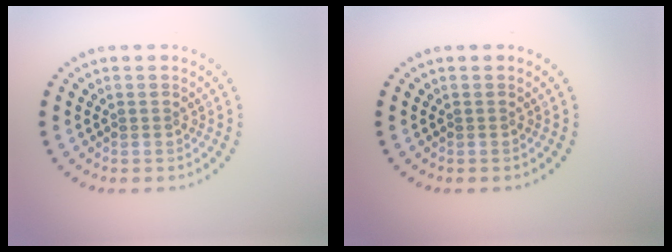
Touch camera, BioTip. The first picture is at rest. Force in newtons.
{"total": 0.0}